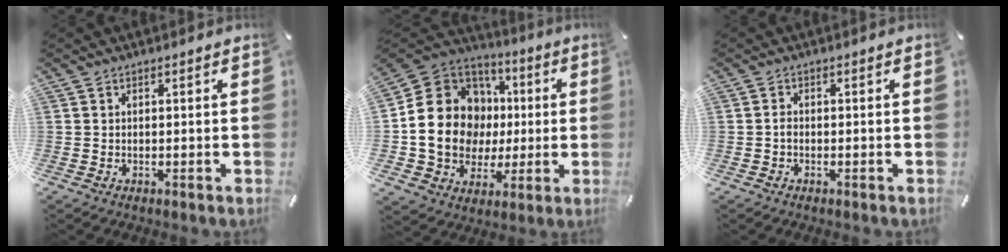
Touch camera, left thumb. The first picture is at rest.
{"total": 19.1, "force": [-0.4, 16.7, 9.2], "torque": [-0.177, -0.003, 0.011]}
{"total": 1.3, "force": [-0.5, 0.7, 0.9], "torque": [-0.020, 0.002, -0.011]}